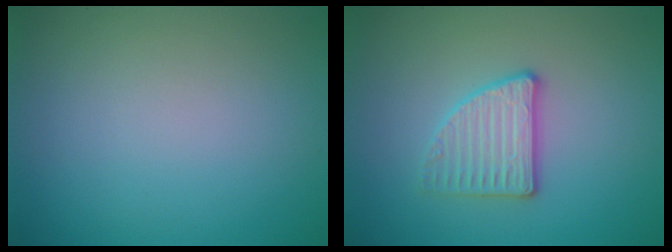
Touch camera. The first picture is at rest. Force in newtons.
{"total": 2.9, "press": 2.8, "slide": 0.7}